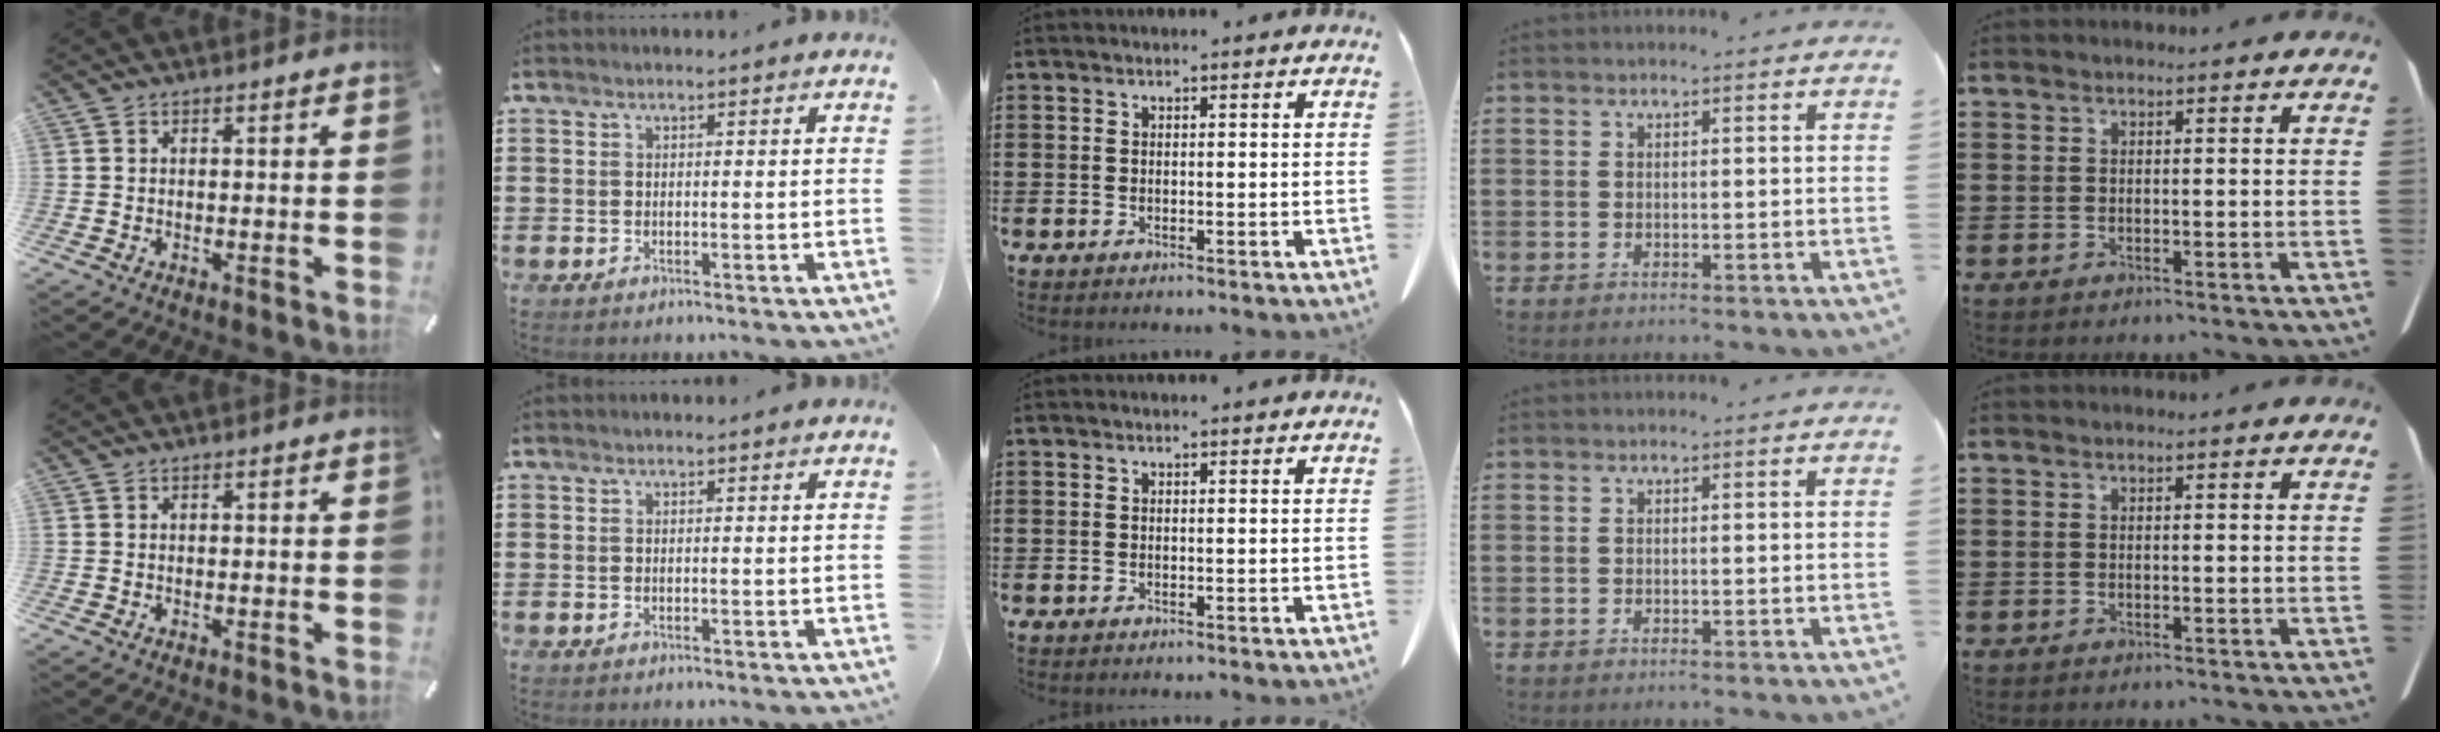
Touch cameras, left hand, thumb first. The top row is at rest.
{}